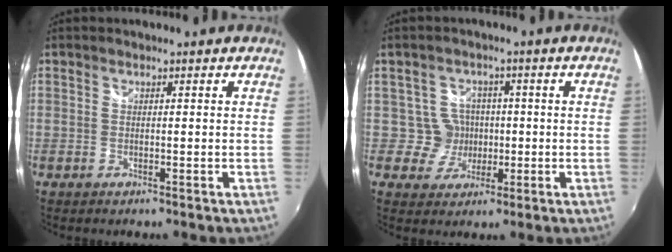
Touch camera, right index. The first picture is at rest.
{"total": 4.8, "force": [-0.4, 4.8, -0.2], "torque": [-0.001, 0.017, -0.002]}